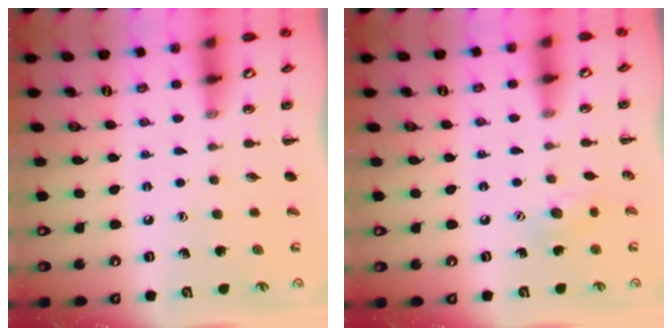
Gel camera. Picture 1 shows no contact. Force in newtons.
{"total": 6.9, "press": 6.8, "slide": 1.4}